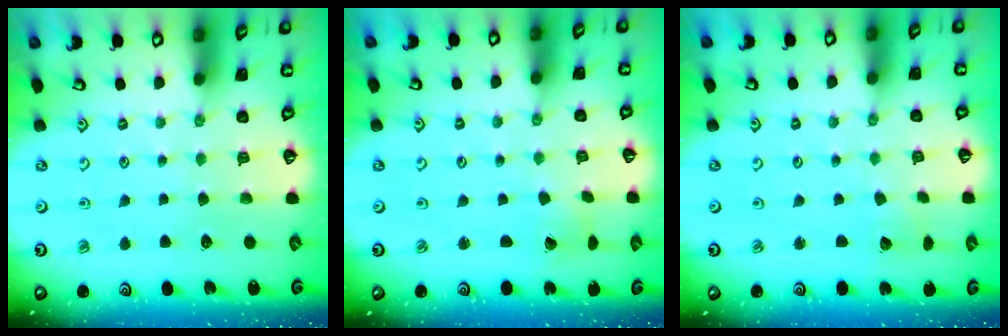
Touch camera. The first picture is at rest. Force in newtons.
{"total": 2.7, "press": 2.7, "slide": 0.5}
{"total": 3.2, "press": 3.2, "slide": 0.4}